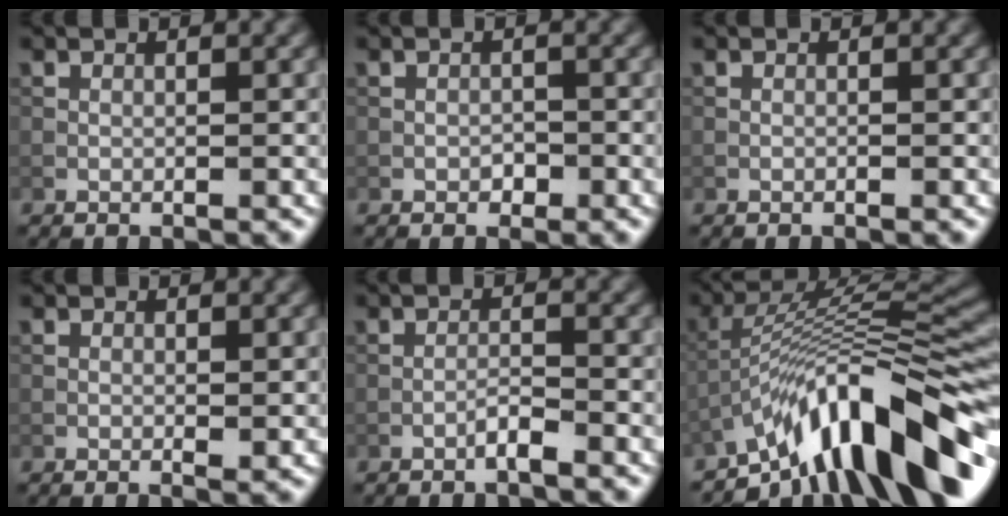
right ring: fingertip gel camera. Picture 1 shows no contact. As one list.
[{"total": 1.0, "force": [-0.5, 0.7, 0.5], "torque": [-0.006, 0.000, -0.009]}, {"total": 0.0}, {"total": 0.8, "force": [-0.1, 0.3, 0.7], "torque": [-0.011, -0.003, -0.002]}, {"total": 1.4, "force": [-1.0, 0.1, 1.0], "torque": [-0.017, 0.005, -0.022]}, {"total": 11.6, "force": [-7.9, 2.4, 8.1], "torque": [-0.118, 0.021, -0.135]}]